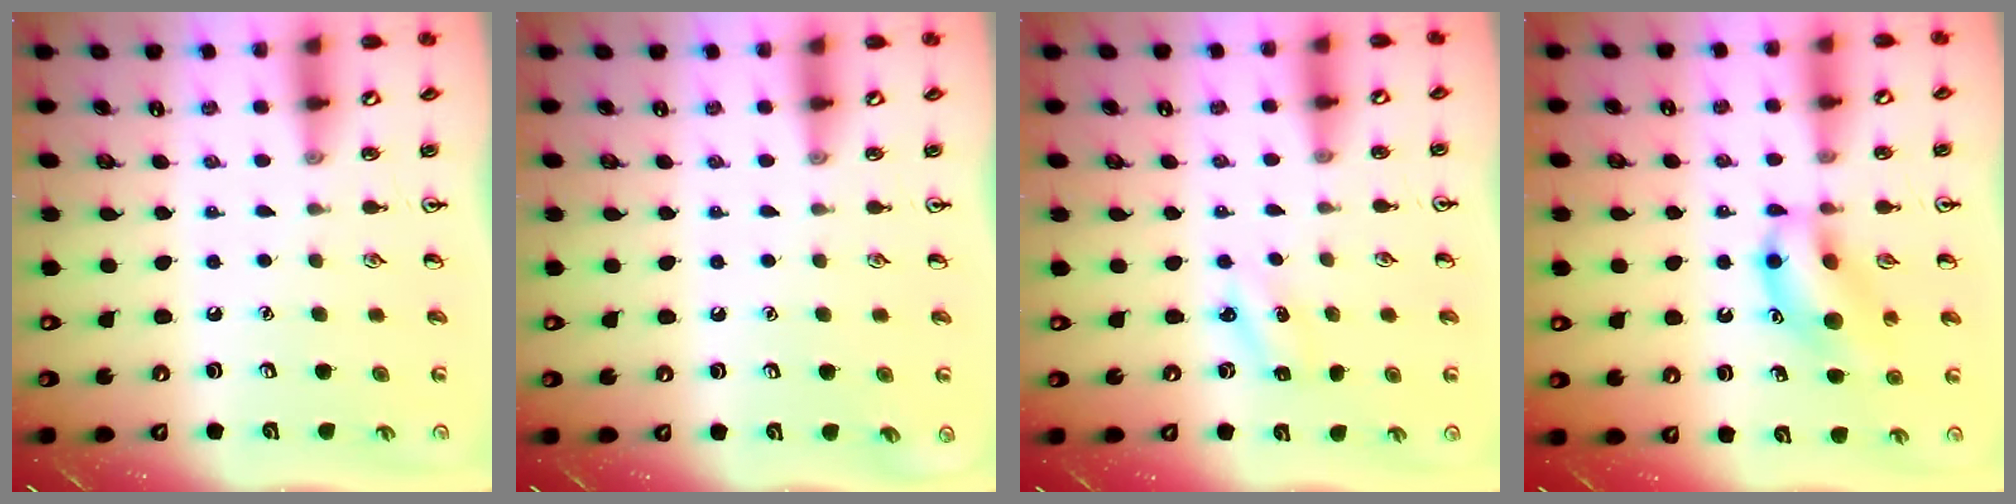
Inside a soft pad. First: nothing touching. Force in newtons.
{"total": 0.0}
{"total": 2.5, "press": 2.3, "slide": 0.9}
{"total": 13.3, "press": 13.1, "slide": 2.2}